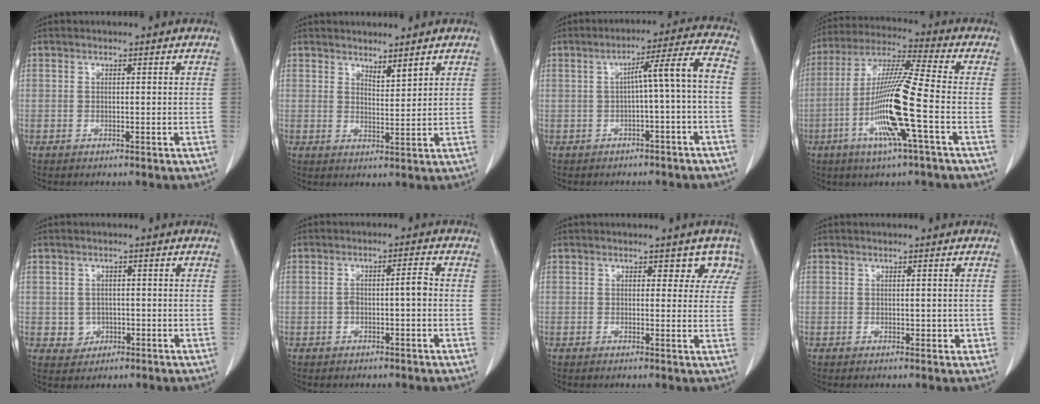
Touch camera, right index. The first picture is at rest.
{"total": 2.6, "force": [2.3, 0.4, 1.3], "torque": [-0.026, -0.011, 0.046]}
{"total": 7.2, "force": [-1.4, -0.4, 7.0], "torque": [-0.099, 0.025, -0.018]}
{"total": 14.4, "force": [-4.3, -0.5, 13.7], "torque": [-0.278, -0.009, -0.089]}
{"total": 2.8, "force": [-0.5, 2.7, 0.6], "torque": [-0.002, 0.006, 0.001]}
{"total": 3.5, "force": [-0.5, 0.7, 3.4], "torque": [-0.063, 0.015, -0.004]}
{"total": 3.8, "force": [2.8, 2.5, 0.9], "torque": [0.016, -0.004, 0.013]}
{"total": 1.6, "force": [0.0, 1.1, 1.1], "torque": [-0.009, 0.002, 0.003]}